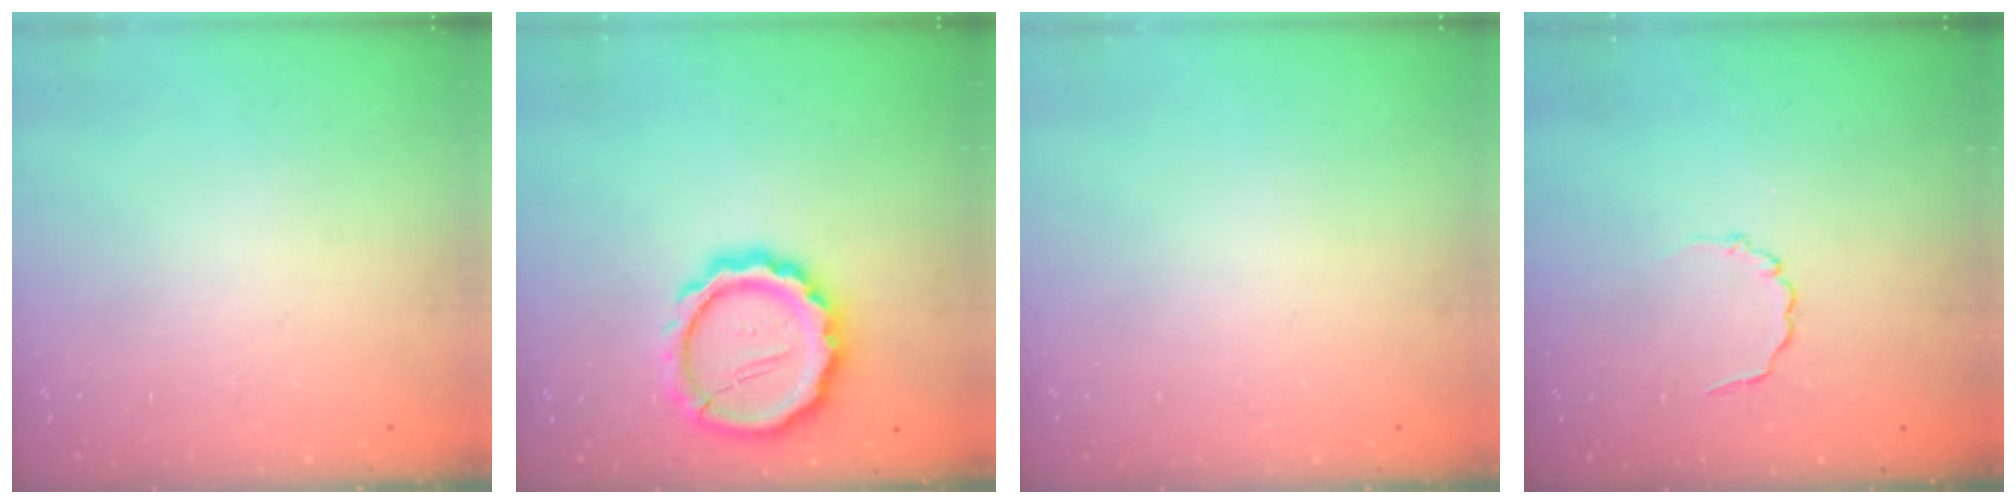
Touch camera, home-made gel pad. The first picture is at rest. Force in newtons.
{"total": 15.7, "press": 15.4, "slide": 3.1}
{"total": 0.0}
{"total": 2.3, "press": 2.1, "slide": 0.9}